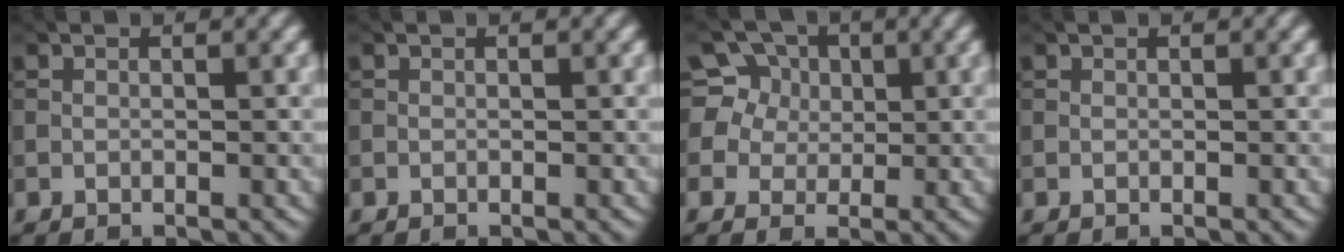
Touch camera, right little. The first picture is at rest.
{"total": 0.0}
{"total": 7.3, "force": [2.6, 6.6, 1.7], "torque": [-0.052, 0.041, 0.020]}
{"total": 0.0}